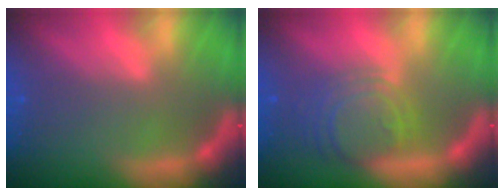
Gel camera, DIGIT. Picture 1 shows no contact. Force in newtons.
{"total": 6.5}